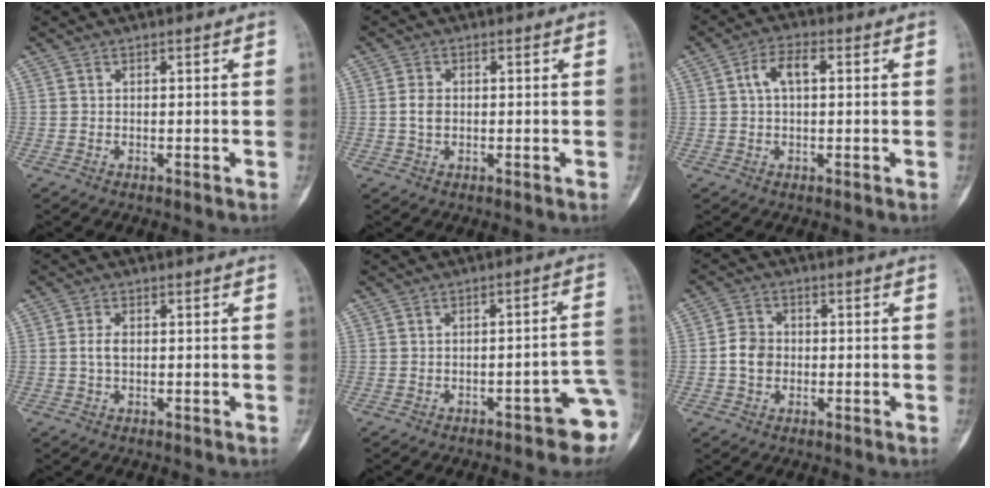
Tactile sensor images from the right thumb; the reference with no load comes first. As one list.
[{"total": 2.4, "force": [0.0, 1.7, 1.8], "torque": [-0.032, 0.002, -0.003]}, {"total": 5.1, "force": [1.0, 2.6, 4.3], "torque": [-0.081, 0.017, 0.014]}, {"total": 2.2, "force": [0.1, 1.3, 1.8], "torque": [-0.036, 0.003, 0.000]}, {"total": 8.0, "force": [-3.9, 2.5, 6.5], "torque": [-0.056, 0.034, -0.047]}, {"total": 4.7, "force": [-0.6, 3.9, 2.5], "torque": [-0.034, 0.011, -0.016]}]